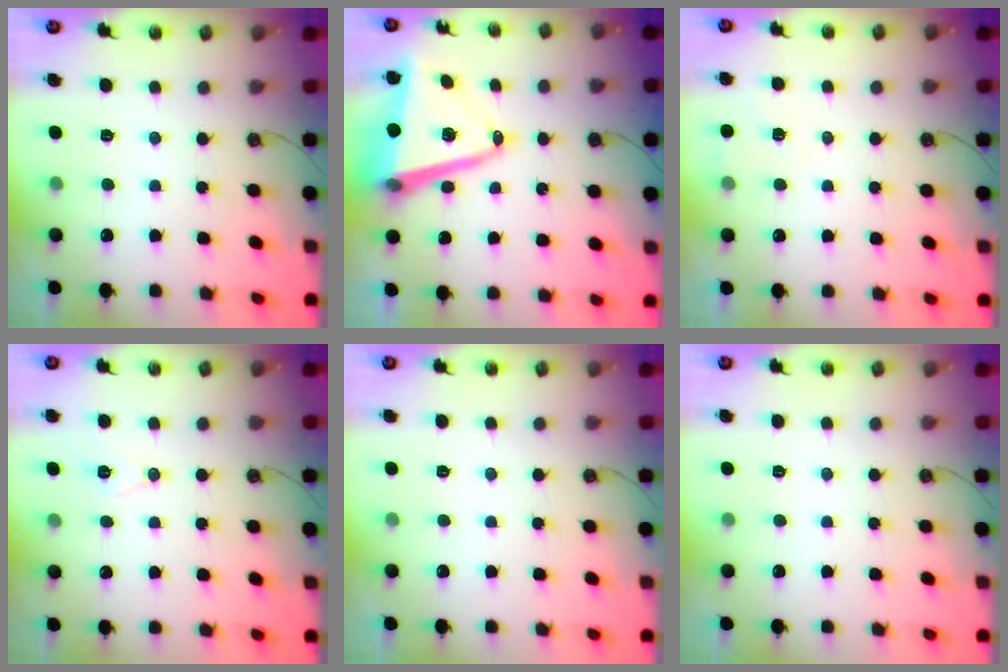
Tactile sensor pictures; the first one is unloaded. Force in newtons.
{"total": 16.1, "press": 15.8, "slide": 3.2}
{"total": 4.3, "press": 4.2, "slide": 1.0}
{"total": 7.4, "press": 5.8, "slide": 4.5}
{"total": 0.0}
{"total": 0.0}